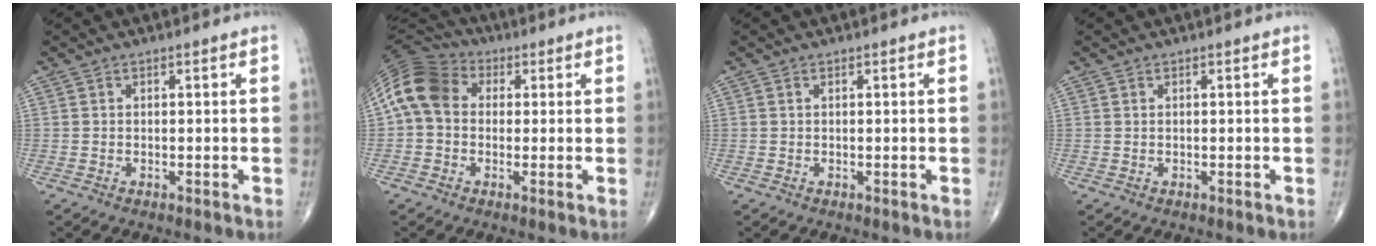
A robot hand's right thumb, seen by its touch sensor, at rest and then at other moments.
{"total": 11.7, "force": [1.5, 9.1, 7.3], "torque": [-0.130, 0.032, 0.014]}
{"total": 0.0}
{"total": 0.0}